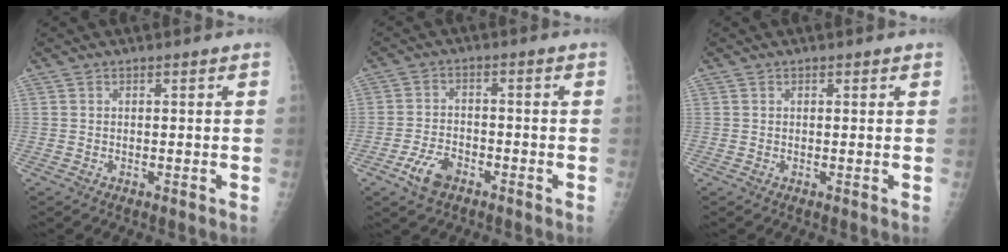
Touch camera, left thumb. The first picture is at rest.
{"total": 5.7, "force": [-3.3, 3.3, 3.3], "torque": [-0.061, 0.017, -0.060]}
{"total": 0.7, "force": [0.4, 0.4, 0.3], "torque": [-0.002, -0.001, 0.002]}